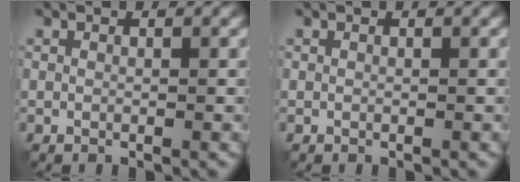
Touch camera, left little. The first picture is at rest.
{"total": 0.0}